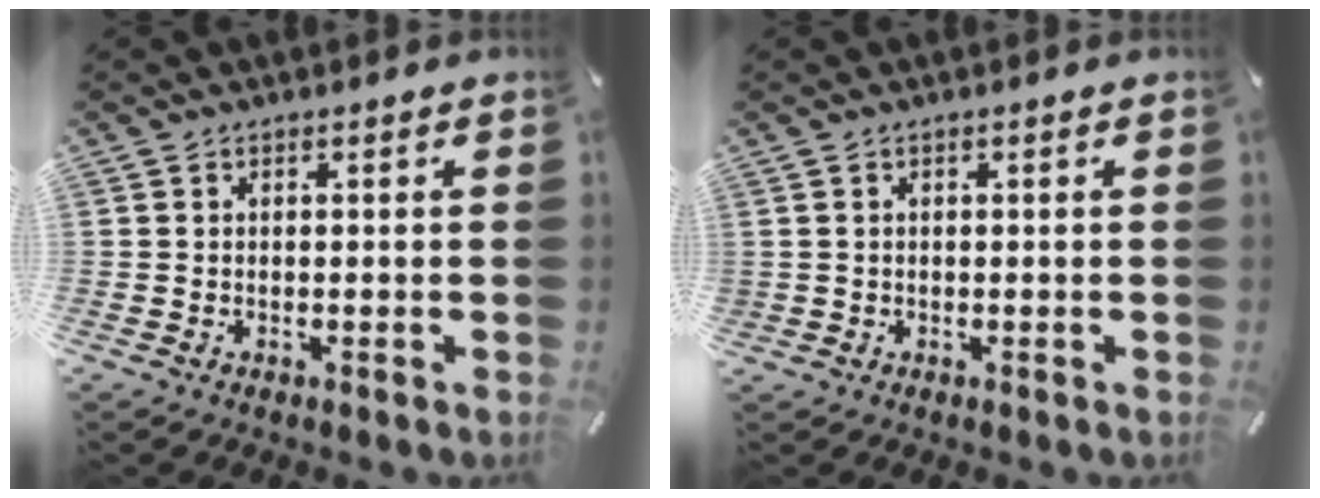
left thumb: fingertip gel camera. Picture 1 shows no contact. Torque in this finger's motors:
{"motor_torque": [0.76, 2.75, 1.86, -0.91, 0.57]}